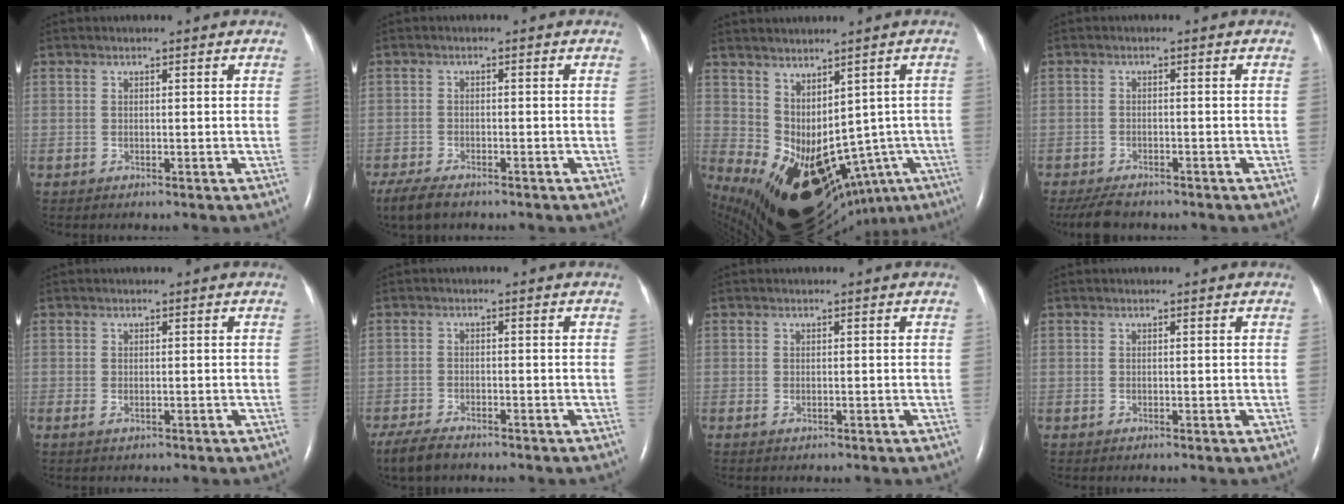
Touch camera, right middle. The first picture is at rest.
{"total": 4.8, "force": [-3.7, 1.5, 2.6], "torque": [-0.055, -0.014, -0.064]}
{"total": 16.9, "force": [-6.7, 9.9, 11.8], "torque": [-0.167, -0.004, -0.058]}
{"total": 5.1, "force": [-4.3, 1.7, 2.1], "torque": [-0.040, -0.011, -0.069]}
{"total": 1.0, "force": [0.0, -0.3, -1.0], "torque": [0.014, 0.002, 0.001]}
{"total": 4.4, "force": [-3.6, 1.1, 2.2], "torque": [-0.048, -0.013, -0.064]}
{"total": 1.4, "force": [0.2, -0.5, -1.3], "torque": [0.021, 0.002, 0.002]}
{"total": 0.0}